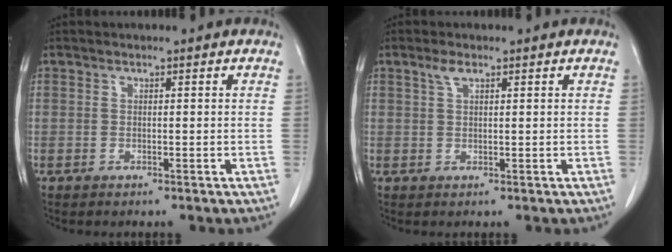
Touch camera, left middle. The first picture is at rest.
{"total": 1.8, "force": [1.1, 0.6, 1.3], "torque": [-0.030, 0.007, 0.024]}